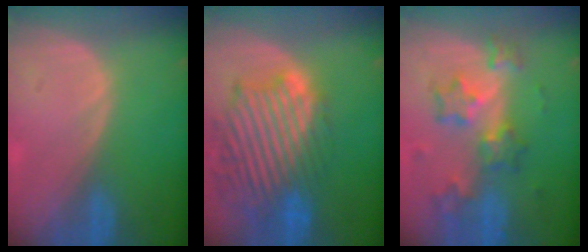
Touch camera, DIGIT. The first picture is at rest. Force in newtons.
{"total": 13.6, "press": 11.7, "slide": 6.8}
{"total": 8.4, "press": 7.3, "slide": 4.1}